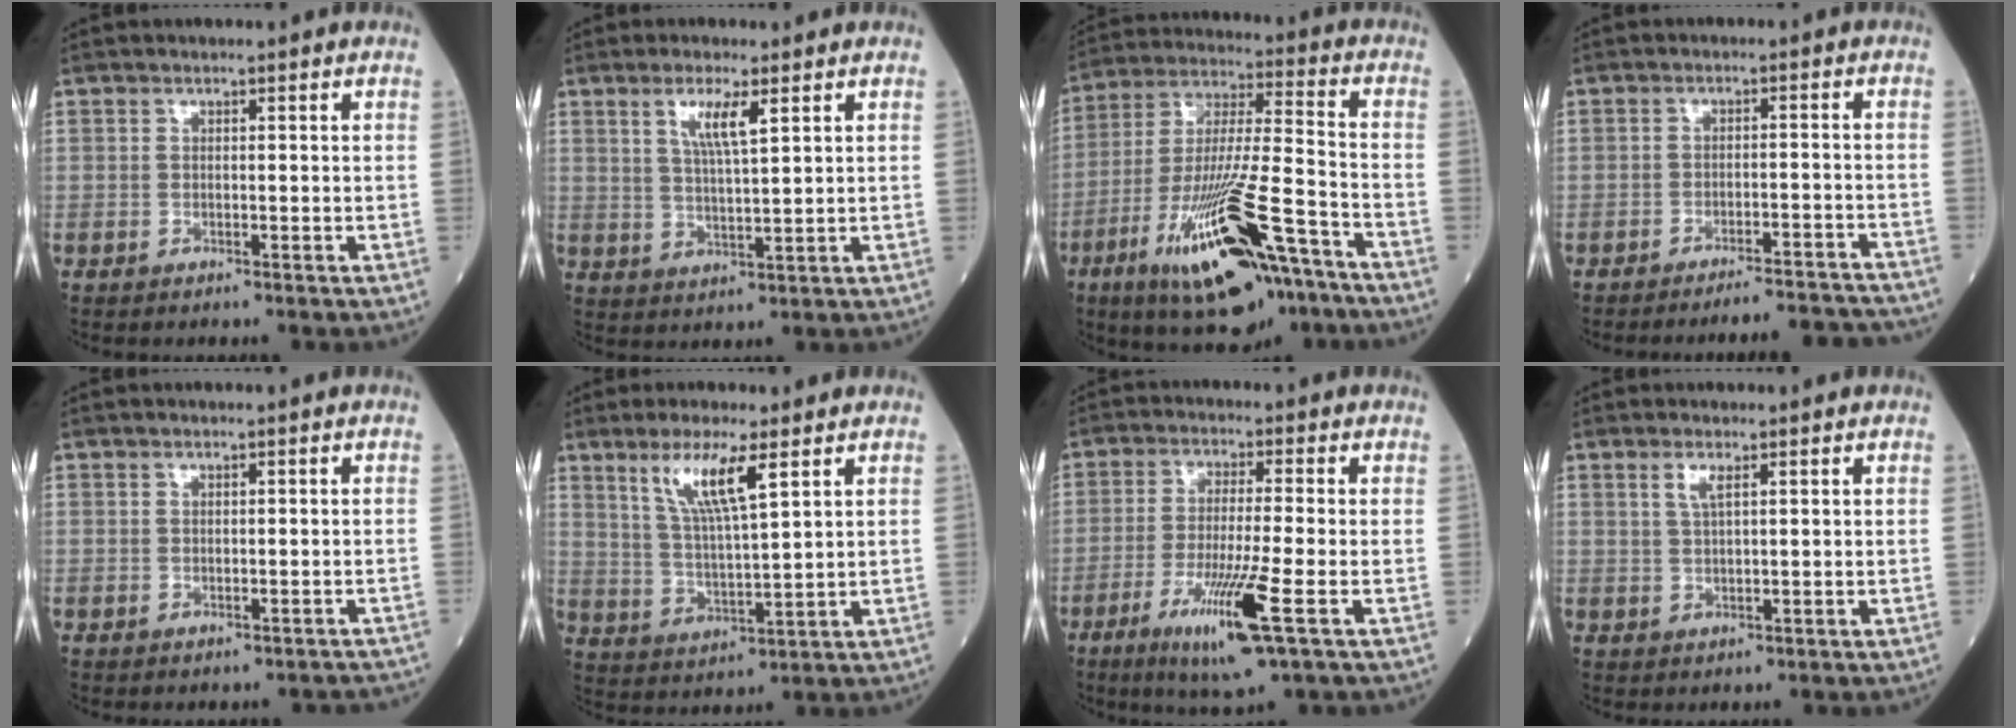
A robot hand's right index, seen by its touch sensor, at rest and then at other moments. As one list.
[{"total": 5.2, "force": [2.6, 0.4, 4.4], "torque": [-0.087, -0.003, 0.051]}, {"total": 21.8, "force": [-12.4, 3.8, 17.6], "torque": [-0.303, -0.030, -0.203]}, {"total": 12.0, "force": [-11.8, 0.2, 2.0], "torque": [-0.007, 0.008, -0.138]}, {"total": 1.5, "force": [-1.2, 0.8, 0.3], "torque": [0.002, 0.008, -0.011]}, {"total": 8.6, "force": [4.7, 0.6, 7.2], "torque": [-0.145, -0.005, 0.095]}, {"total": 10.3, "force": [-4.4, -0.5, 9.2], "torque": [-0.176, -0.031, -0.078]}, {"total": 2.1, "force": [1.2, 0.2, 1.8], "torque": [-0.043, -0.001, 0.027]}]